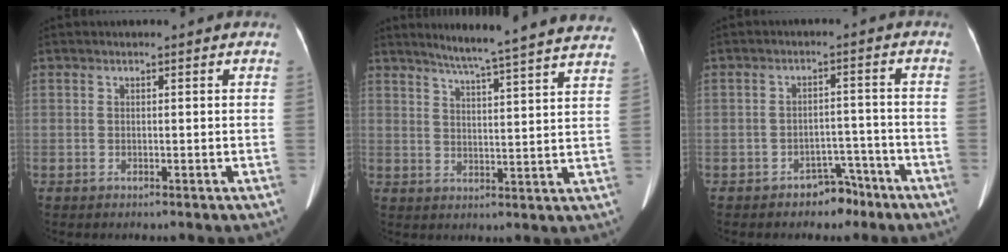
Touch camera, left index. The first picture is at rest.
{"total": 20.0, "force": [18.0, -0.9, 8.6], "torque": [-0.130, -0.032, 0.222]}
{"total": 4.5, "force": [-3.4, 2.6, 1.3], "torque": [-0.017, 0.017, -0.043]}